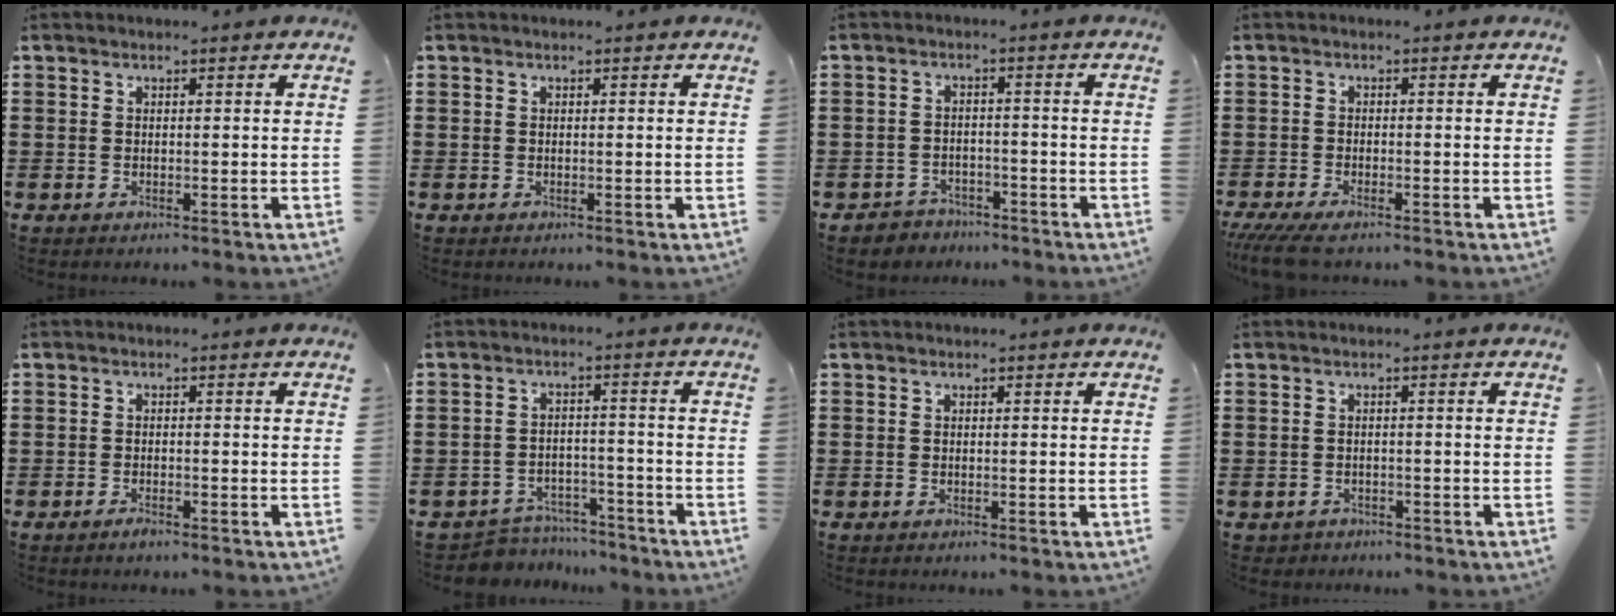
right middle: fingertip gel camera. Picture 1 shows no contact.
{"total": 0.0}
{"total": 2.5, "force": [-2.4, 0.8, -0.2], "torque": [-0.005, 0.002, -0.054]}
{"total": 3.0, "force": [-2.5, 0.3, 1.7], "torque": [-0.049, -0.015, -0.053]}
{"total": 1.1, "force": [-0.9, 0.2, 0.6], "torque": [-0.014, -0.006, -0.015]}
{"total": 4.9, "force": [-4.9, 0.8, -0.1], "torque": [-0.002, 0.012, -0.101]}
{"total": 0.0}
{"total": 1.0, "force": [-0.9, 0.4, 0.0], "torque": [-0.004, 0.001, -0.022]}